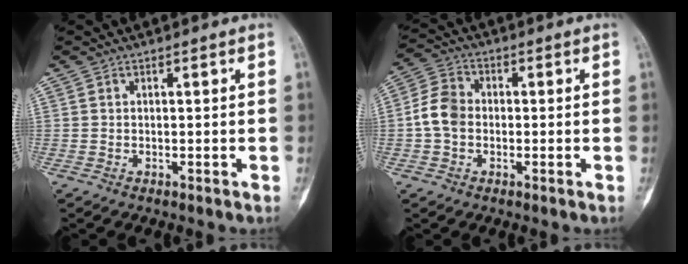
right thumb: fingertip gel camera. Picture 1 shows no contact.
{"total": 6.7, "force": [-0.6, 5.2, 4.2], "torque": [-0.076, 0.019, -0.022]}